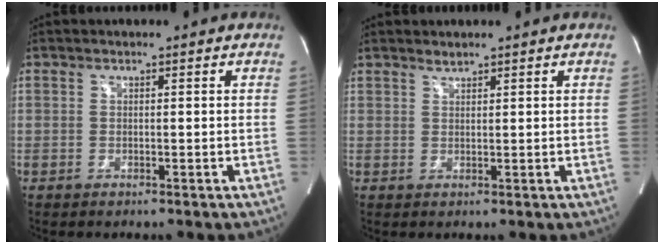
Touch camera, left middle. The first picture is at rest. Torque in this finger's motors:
{"motor_torque": [0.05, -0.01, -0.07, -0.01]}